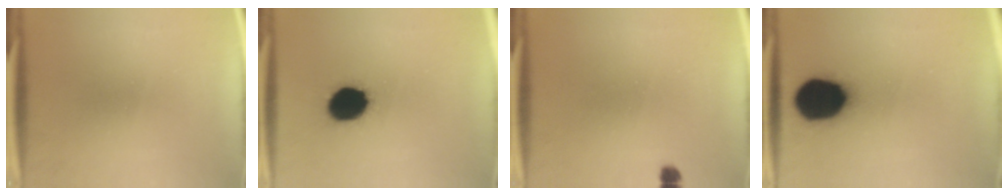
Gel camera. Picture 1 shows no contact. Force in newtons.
{"total": 12.8}
{"total": 1.4}
{"total": 18.7}